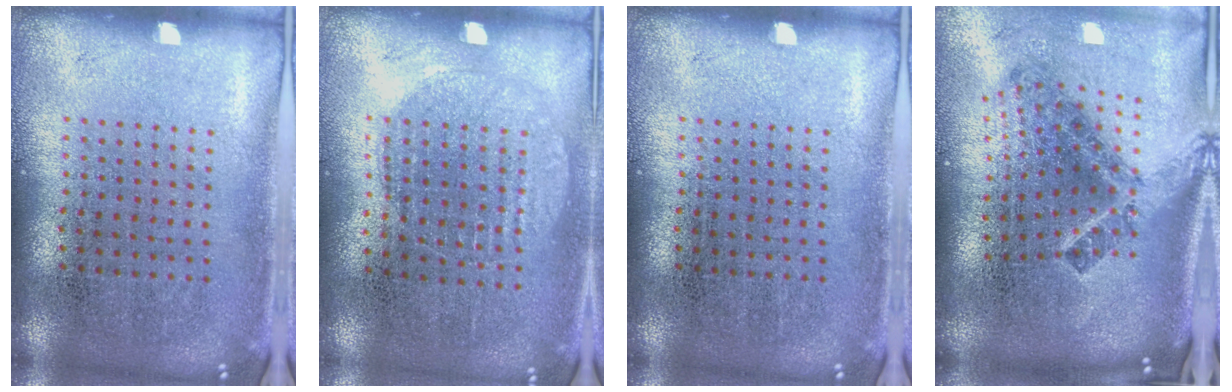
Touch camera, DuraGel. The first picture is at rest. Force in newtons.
{"total": 0.9, "press": 0.9, "slide": 0.2}
{"total": 0.0}
{"total": 2.5, "press": 1.5, "slide": 2.0}